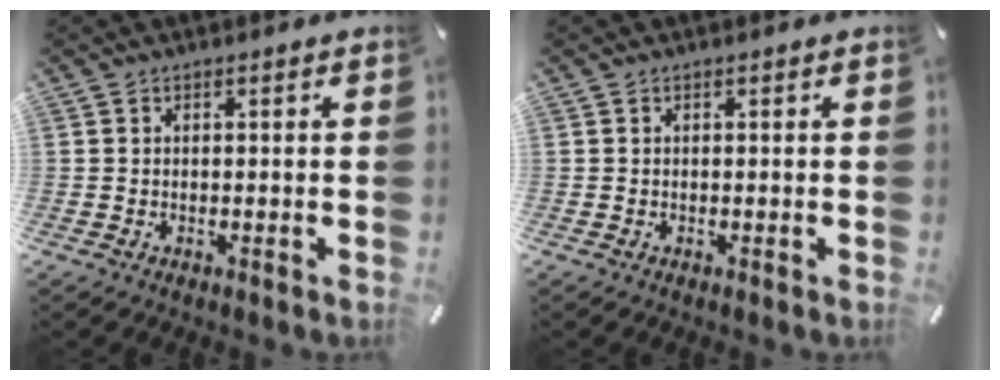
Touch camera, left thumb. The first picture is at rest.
{"total": 0.0}